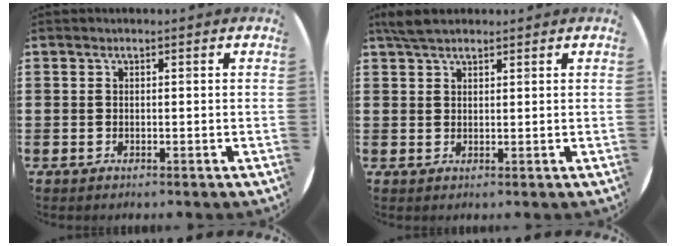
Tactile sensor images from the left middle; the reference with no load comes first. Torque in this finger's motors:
{"motor_torque": [0.25, -0.23, -0.41, -0.14]}